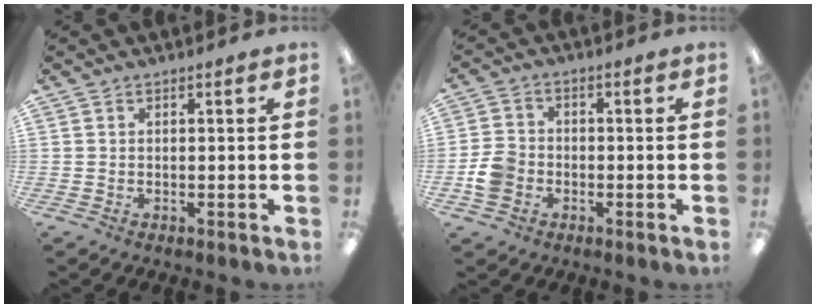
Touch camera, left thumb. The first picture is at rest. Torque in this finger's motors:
{"motor_torque": [-0.27, 0.53, 0.21, -0.40, 0.04]}